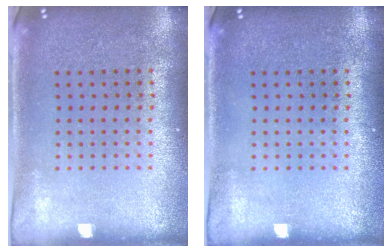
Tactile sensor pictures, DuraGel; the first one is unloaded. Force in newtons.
{"total": 0.0}